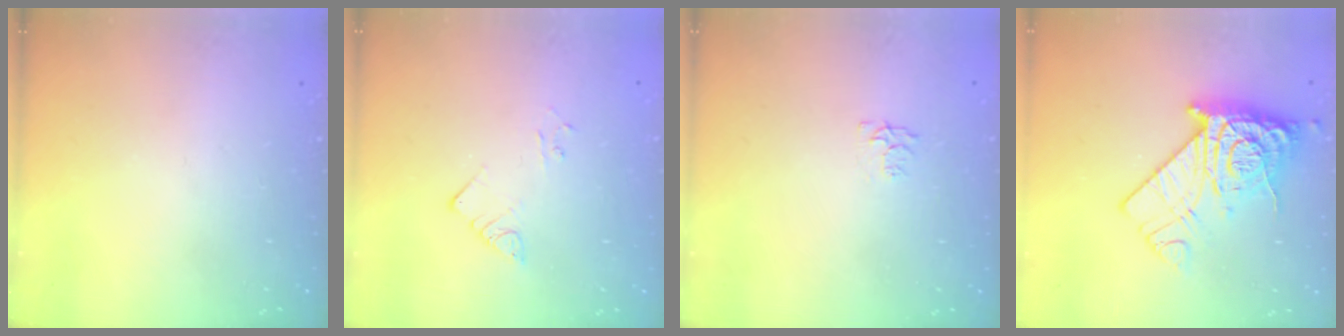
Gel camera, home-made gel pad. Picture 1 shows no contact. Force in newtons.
{"total": 2.2, "press": 2.2, "slide": 0.2}
{"total": 4.5, "press": 4.4, "slide": 0.6}
{"total": 12.2, "press": 12.1, "slide": 1.4}